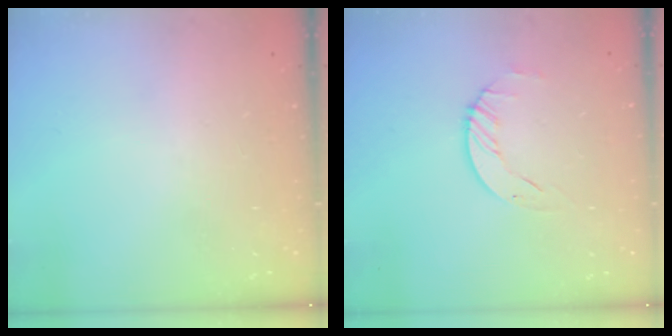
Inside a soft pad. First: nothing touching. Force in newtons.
{"total": 2.3, "press": 2.3, "slide": 0.3}